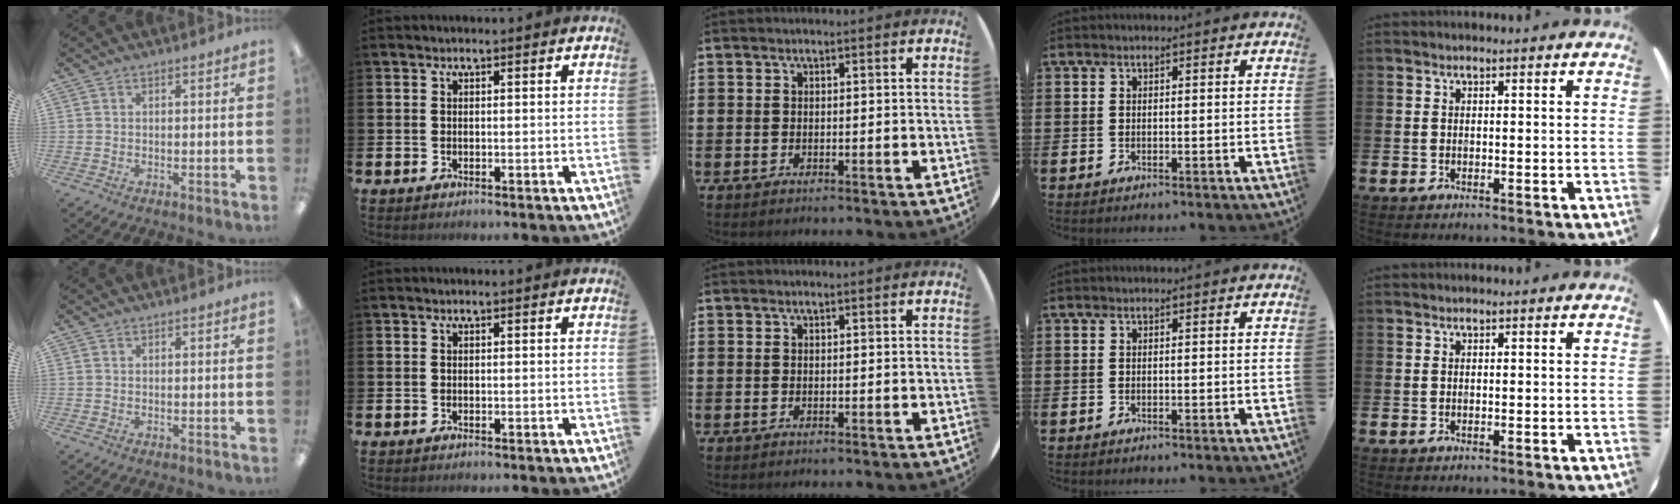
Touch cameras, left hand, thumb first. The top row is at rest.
{}